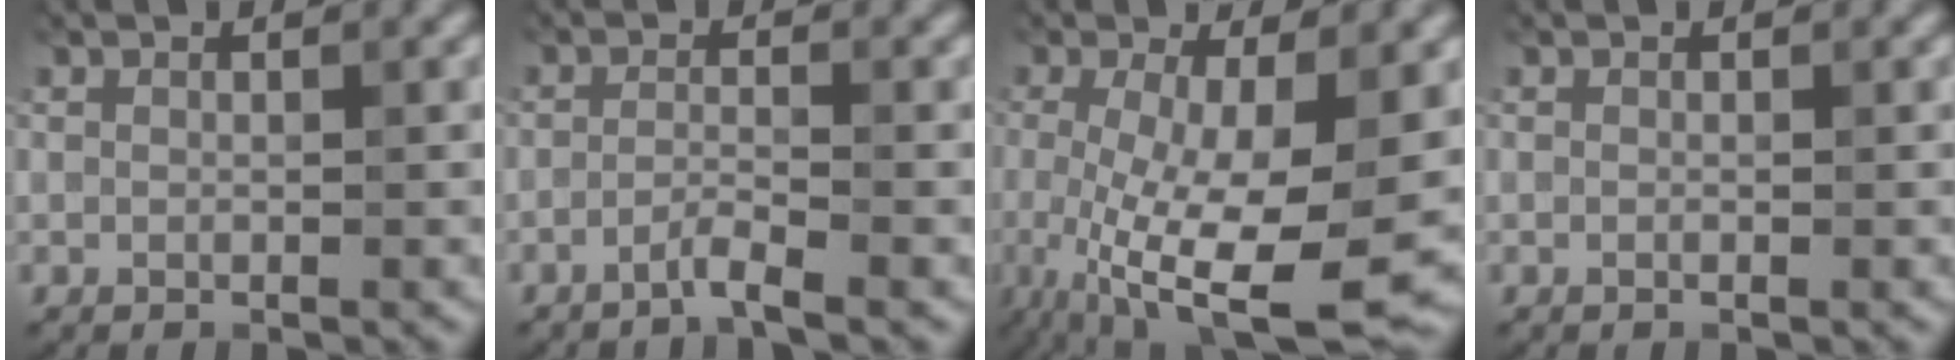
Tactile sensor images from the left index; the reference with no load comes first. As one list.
[{"total": 1.8, "force": [-1.3, 0.0, 1.3], "torque": [-0.019, 0.004, -0.035]}, {"total": 11.3, "force": [-2.8, 3.3, 10.4], "torque": [-0.191, -0.032, -0.037]}, {"total": 0.0}]